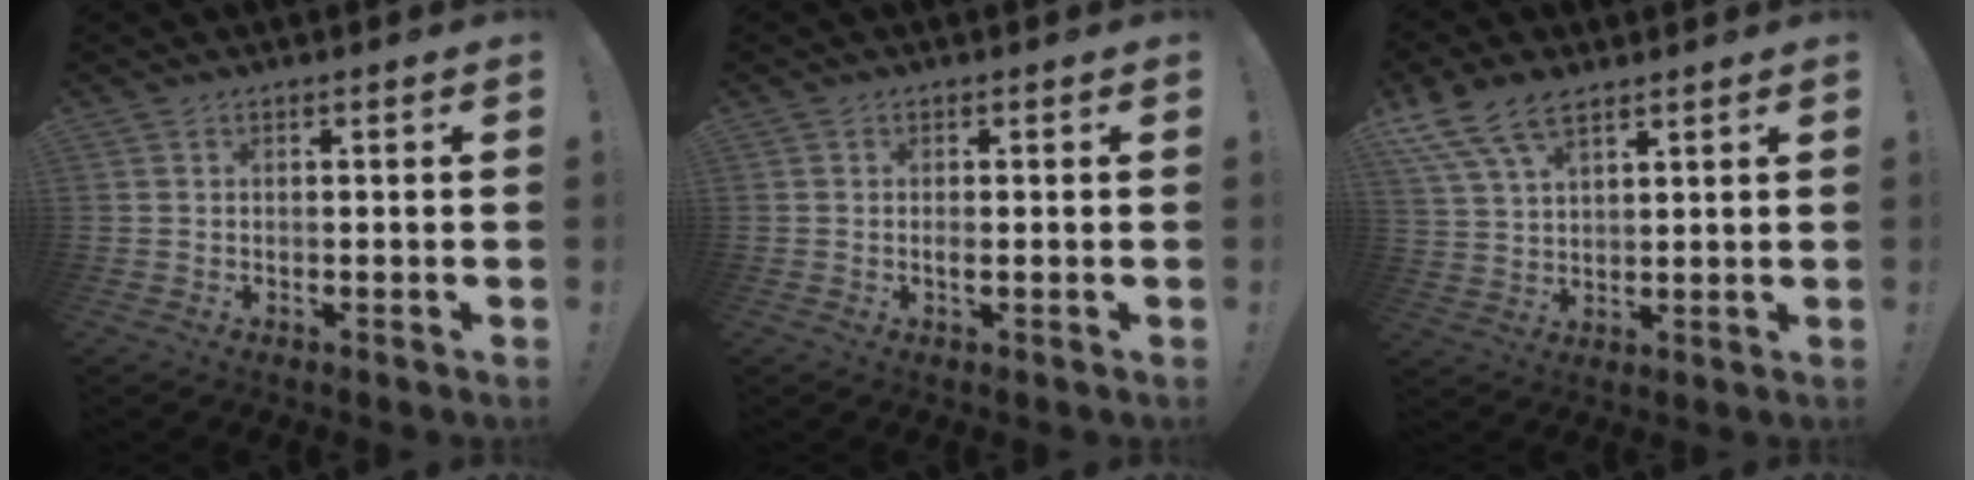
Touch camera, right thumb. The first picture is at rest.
{"total": 1.1, "force": [-0.2, 0.2, 1.1], "torque": [-0.015, -0.003, -0.004]}
{"total": 10.0, "force": [6.7, 4.8, 5.6], "torque": [-0.108, -0.022, 0.133]}